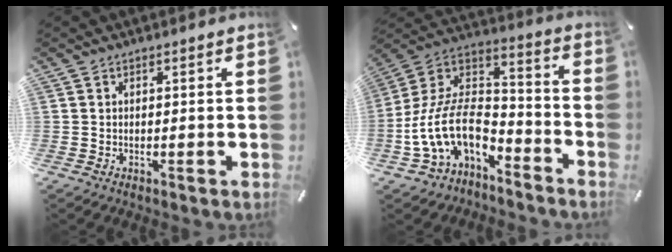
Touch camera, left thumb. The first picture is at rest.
{"total": 15.6, "force": [-8.2, 9.6, 9.2], "torque": [-0.214, 0.006, -0.146]}